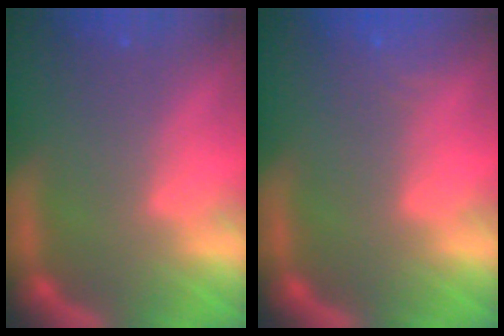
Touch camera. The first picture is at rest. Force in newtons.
{"total": 1.9}